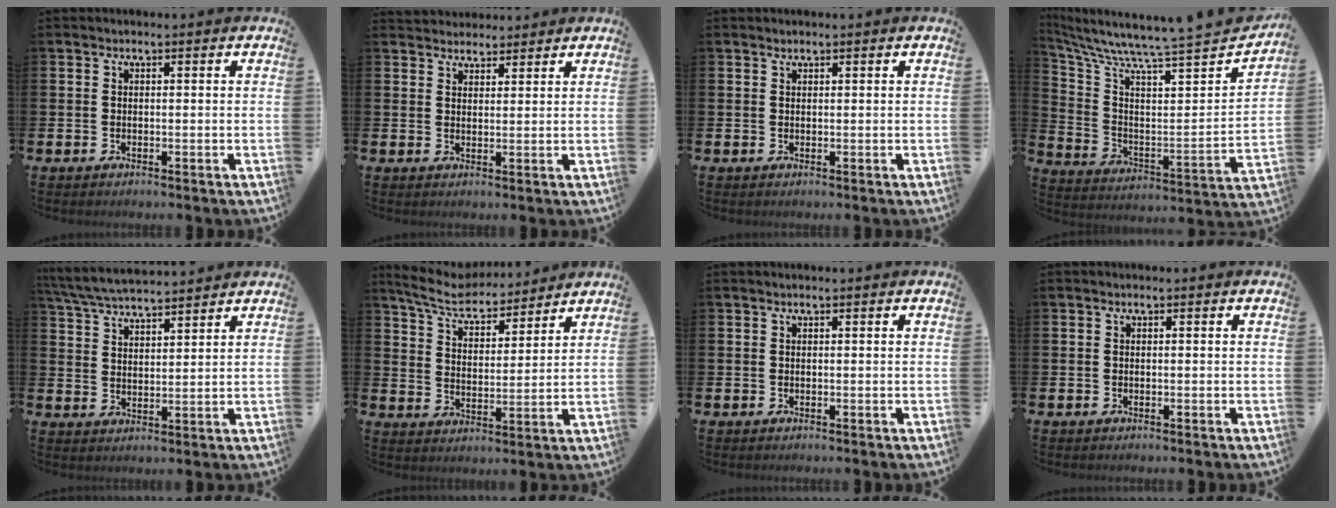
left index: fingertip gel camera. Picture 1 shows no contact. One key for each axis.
{"total": 3.2, "fx": 3.0, "fy": 1.0, "fz": -0.2, "tx": 0.005, "ty": -0.011, "tz": 0.054}
{"total": 0.6, "fx": 0.6, "fy": 0.2, "fz": 0.0, "tx": 0.008, "ty": -0.001, "tz": 0.009}
{"total": 7.0, "fx": 6.8, "fy": 0.1, "fz": 1.6, "tx": -0.057, "ty": -0.086, "tz": 0.101}
{"total": 5.8, "fx": 5.7, "fy": 0.4, "fz": 1.0, "tx": -0.039, "ty": -0.030, "tz": 0.102}
{"total": 7.2, "fx": 6.7, "fy": 1.6, "fz": 2.1, "tx": -0.067, "ty": -0.042, "tz": 0.116}
{"total": 0.0}
{"total": 0.0}